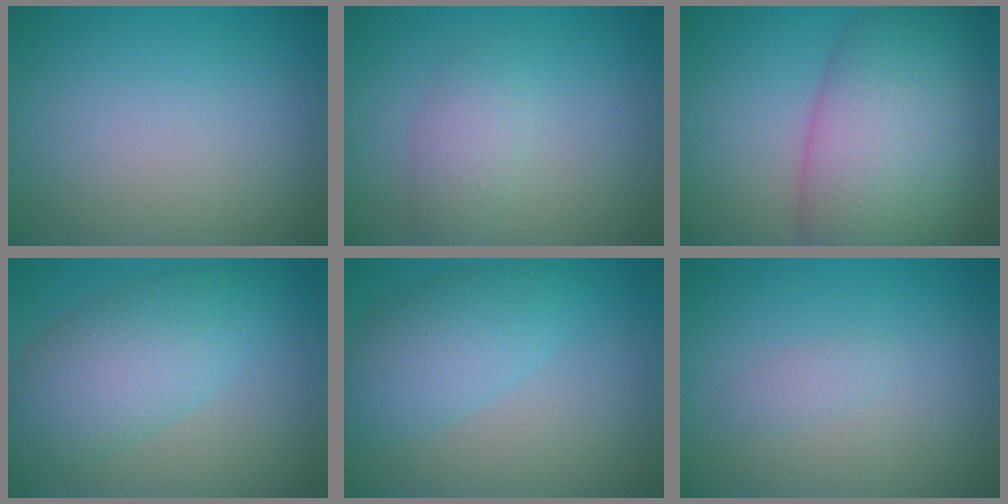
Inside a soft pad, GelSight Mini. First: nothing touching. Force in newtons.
{"total": 2.2, "press": 2.2, "slide": 0.1}
{"total": 11.1, "press": 11.1, "slide": 0.5}
{"total": 6.4, "press": 6.4, "slide": 0.2}
{"total": 4.8, "press": 4.8, "slide": 0.3}
{"total": 0.8, "press": 0.8, "slide": 0.1}